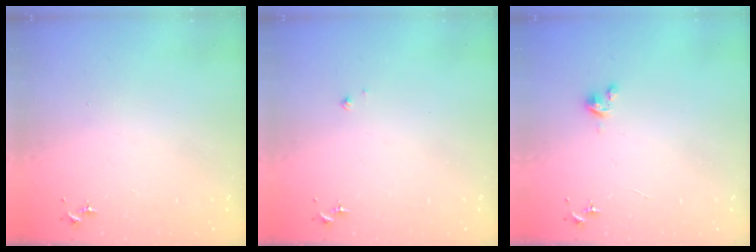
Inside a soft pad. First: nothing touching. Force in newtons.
{"total": 2.1, "press": 2.1, "slide": 0.2}
{"total": 2.8, "press": 2.8, "slide": 0.3}